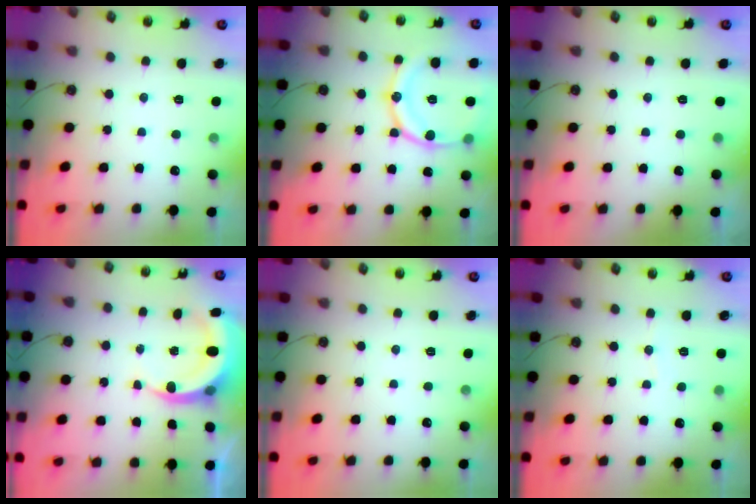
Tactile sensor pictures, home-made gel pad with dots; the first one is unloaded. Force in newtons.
{"total": 18.4, "press": 18.0, "slide": 3.5}
{"total": 1.5, "press": 0.2, "slide": 1.5}
{"total": 7.0, "press": 6.9, "slide": 0.9}
{"total": 0.0}
{"total": 3.2, "press": 3.2, "slide": 0.3}